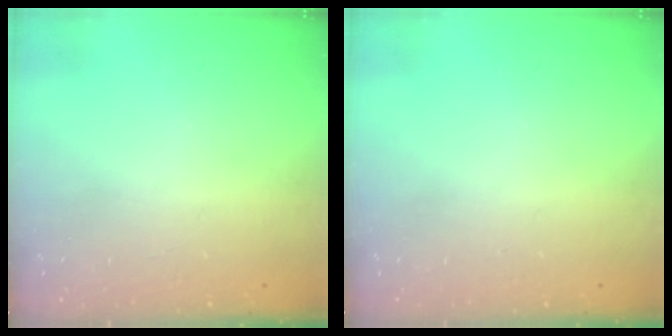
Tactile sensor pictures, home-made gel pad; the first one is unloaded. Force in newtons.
{"total": 0.0}